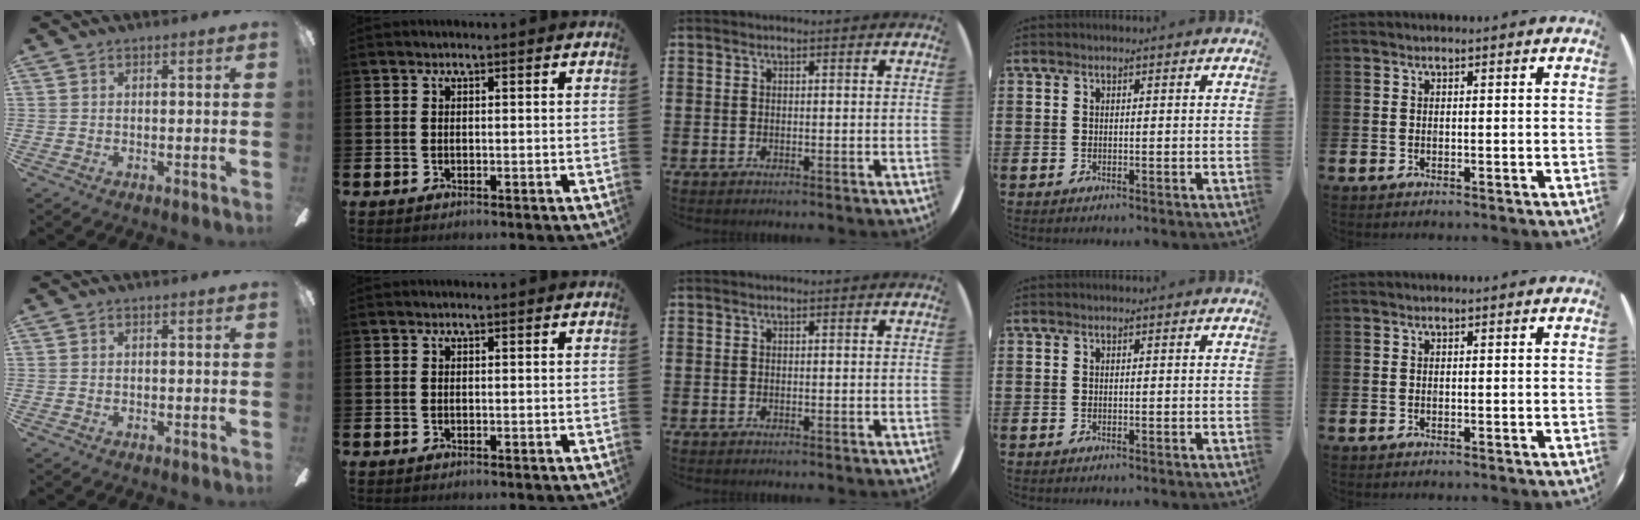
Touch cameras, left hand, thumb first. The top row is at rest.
{"thumb": {"total": 0.5, "force": [-0.2, 0.2, 0.4], "torque": [-0.008, 0.001, -0.005]}}